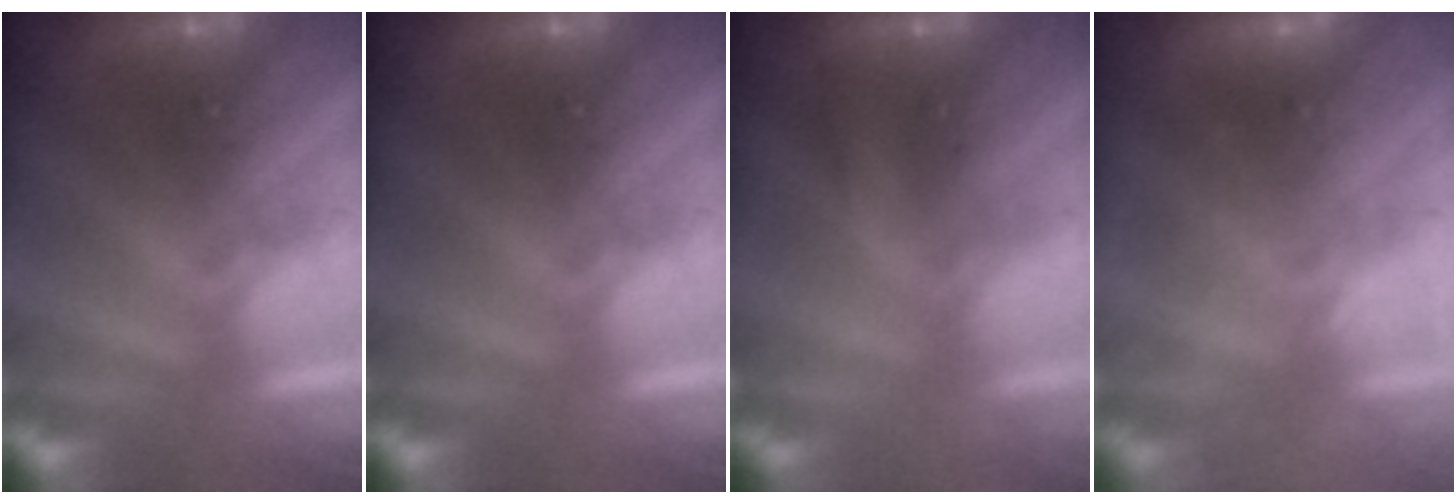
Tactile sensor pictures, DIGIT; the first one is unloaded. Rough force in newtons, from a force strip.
{"total": 0.0}
{"total": 2.8}
{"total": 2.4}